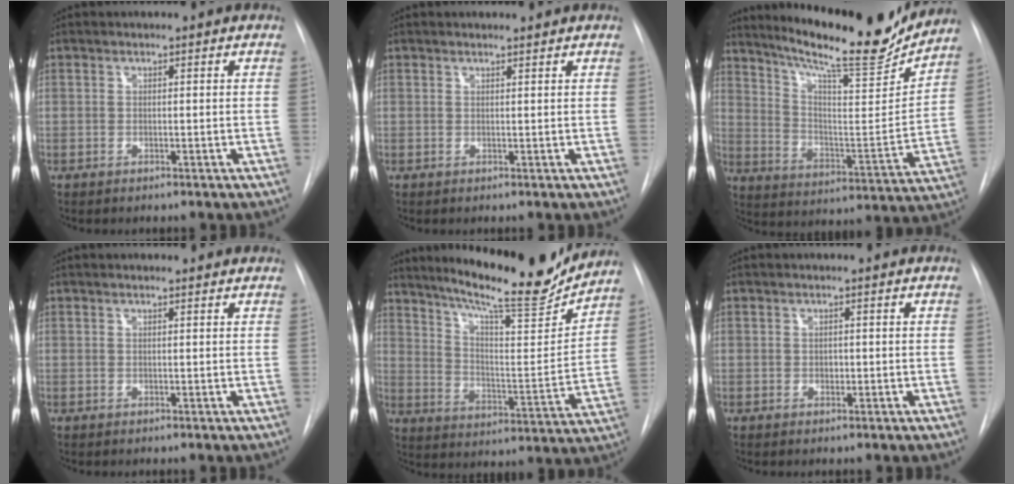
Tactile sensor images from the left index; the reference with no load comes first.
{"total": 1.1, "force": [1.0, 0.0, 0.3], "torque": [-0.006, 0.005, 0.019]}
{"total": 20.4, "force": [17.9, 2.3, 9.4], "torque": [-0.156, -0.039, 0.266]}
{"total": 2.0, "force": [1.8, 0.2, 0.8], "torque": [-0.013, 0.017, 0.022]}
{"total": 18.7, "force": [16.7, 1.7, 8.3], "torque": [-0.135, -0.037, 0.245]}
{"total": 0.7, "force": [0.0, 0.6, 0.5], "torque": [-0.005, 0.001, -0.001]}